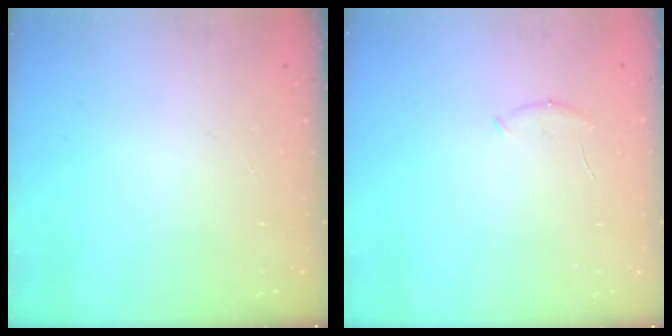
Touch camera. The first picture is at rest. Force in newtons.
{"total": 5.5, "press": 5.4, "slide": 1.3}